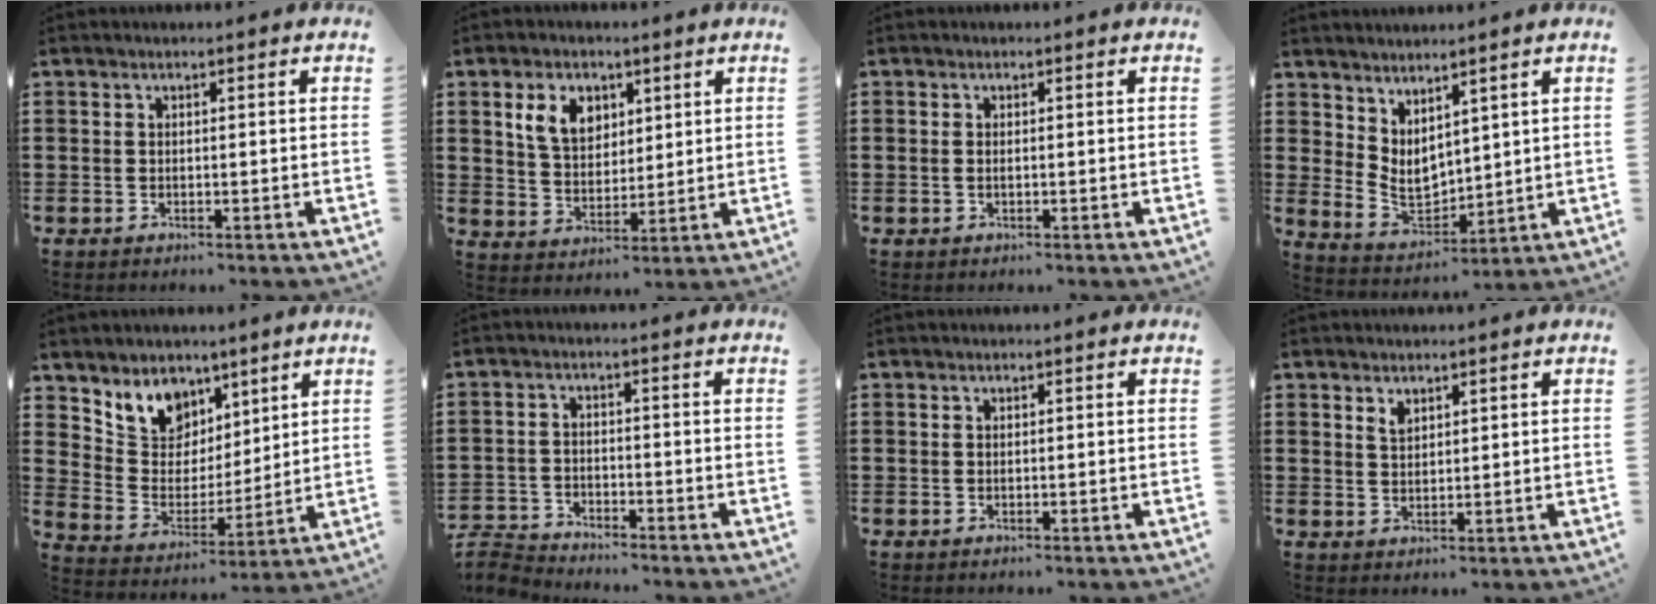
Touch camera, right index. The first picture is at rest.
{"total": 6.3, "force": [2.9, 4.4, 3.5], "torque": [-0.079, 0.015, 0.051]}
{"total": 0.7, "force": [0.0, 0.3, 0.6], "torque": [-0.013, 0.001, -0.001]}
{"total": 4.3, "force": [2.6, 2.8, 2.0], "torque": [-0.060, -0.014, 0.049]}
{"total": 8.1, "force": [5.6, 5.7, 1.1], "torque": [-0.065, -0.033, 0.107]}
{"total": 3.6, "force": [-3.5, 0.4, 0.0], "torque": [-0.021, -0.004, -0.082]}
{"total": 0.0}
{"total": 1.8, "force": [1.4, 1.0, 0.7], "torque": [-0.016, 0.004, 0.026]}